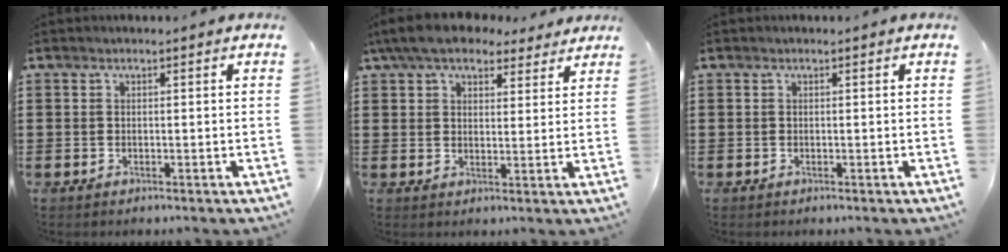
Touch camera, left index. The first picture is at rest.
{"total": 7.3, "force": [6.1, 2.4, 3.1], "torque": [-0.083, -0.006, 0.116]}
{"total": 0.0}